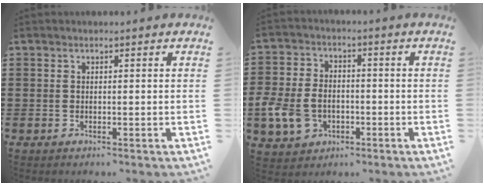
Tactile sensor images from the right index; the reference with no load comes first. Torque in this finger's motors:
{"motor_torque": [1.08, 1.06, 0.30, 0.12]}